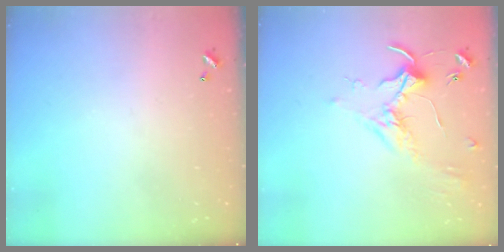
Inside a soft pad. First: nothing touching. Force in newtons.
{"total": 1.8, "press": 1.8, "slide": 0.4}